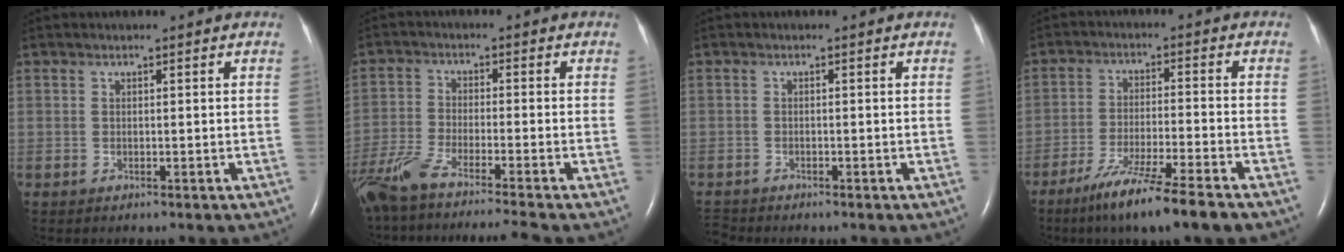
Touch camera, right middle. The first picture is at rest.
{"total": 13.3, "force": [-11.3, -0.9, 6.9], "torque": [-0.125, -0.029, -0.191]}
{"total": 1.6, "force": [-1.6, 0.2, -0.2], "torque": [0.006, -0.009, -0.028]}
{"total": 10.6, "force": [-7.6, -0.6, 7.2], "torque": [-0.129, -0.033, -0.133]}